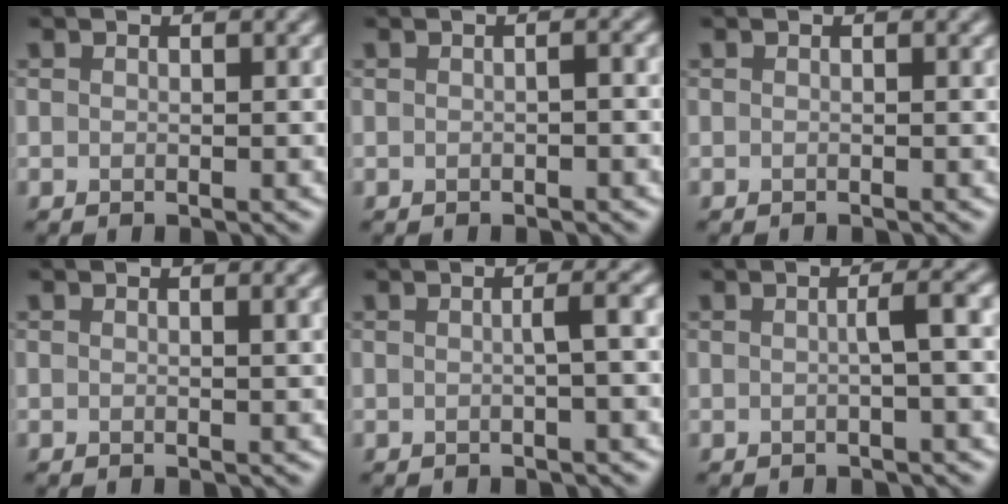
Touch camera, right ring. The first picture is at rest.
{"total": 0.9, "force": [-0.1, 0.2, 0.9], "torque": [-0.014, 0.004, -0.002]}
{"total": 0.5, "force": [-0.5, 0.1, 0.2], "torque": [0.002, -0.001, -0.010]}
{"total": 1.5, "force": [0.7, 0.5, 1.3], "torque": [-0.011, 0.005, 0.006]}
{"total": 2.4, "force": [0.2, 0.6, 2.3], "torque": [-0.028, 0.011, -0.004]}
{"total": 2.8, "force": [0.2, 0.6, 2.7], "torque": [-0.036, 0.011, -0.003]}